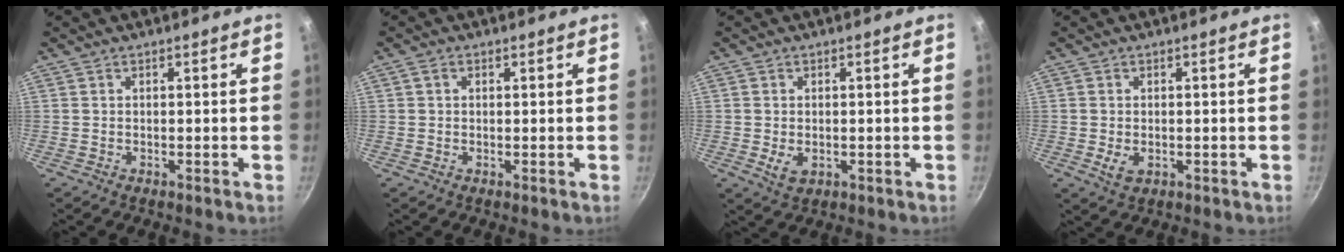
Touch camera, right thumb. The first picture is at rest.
{"total": 1.3, "force": [0.4, 1.0, 0.7], "torque": [-0.011, 0.005, 0.005]}
{"total": 3.6, "force": [-0.5, 2.4, 2.6], "torque": [-0.045, -0.008, -0.003]}
{"total": 3.3, "force": [-0.5, 2.2, 2.3], "torque": [-0.041, -0.007, -0.005]}